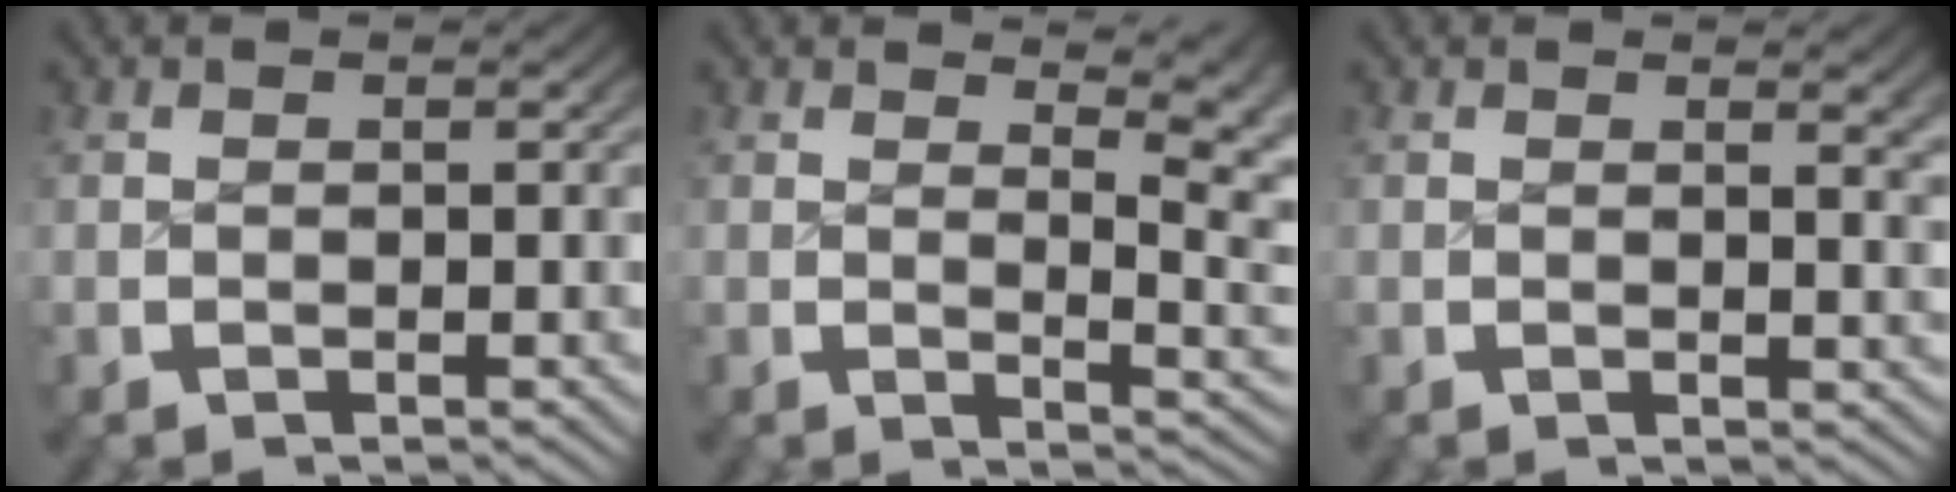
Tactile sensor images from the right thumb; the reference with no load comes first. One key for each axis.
{"total": 4.6, "fx": 1.1, "fy": 1.9, "fz": 4.0, "tx": -0.029, "ty": -0.008, "tz": 0.021}
{"total": 1.3, "fx": 0.7, "fy": 0.0, "fz": 1.1, "tx": -0.012, "ty": -0.004, "tz": 0.010}